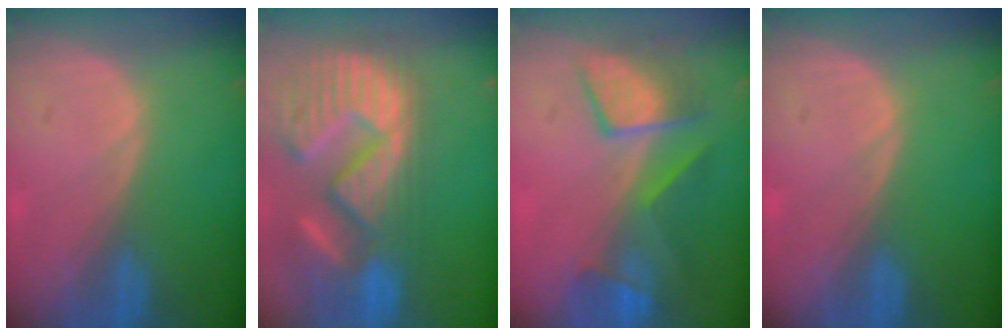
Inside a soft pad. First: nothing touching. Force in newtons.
{"total": 15.4, "press": 12.7, "slide": 8.7}
{"total": 7.7, "press": 7.6, "slide": 1.2}
{"total": 0.0}